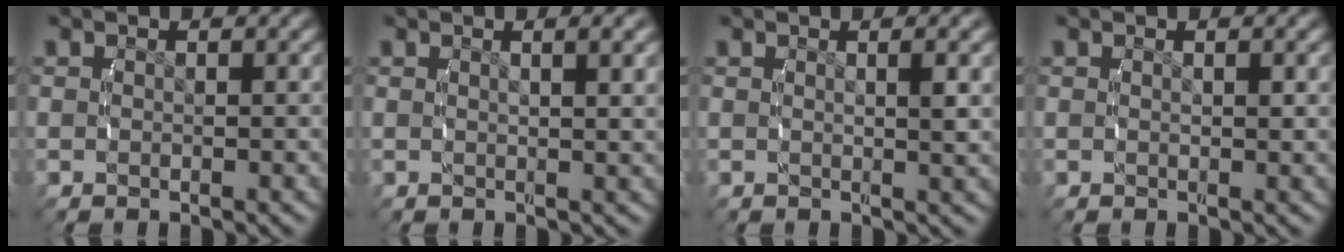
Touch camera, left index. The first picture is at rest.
{"total": 1.8, "force": [1.0, -0.5, 1.5], "torque": [-0.017, 0.002, 0.020]}
{"total": 1.8, "force": [0.7, -0.5, 1.6], "torque": [-0.020, 0.001, 0.014]}
{"total": 0.6, "force": [0.2, -0.2, 0.6], "torque": [-0.008, -0.002, 0.008]}